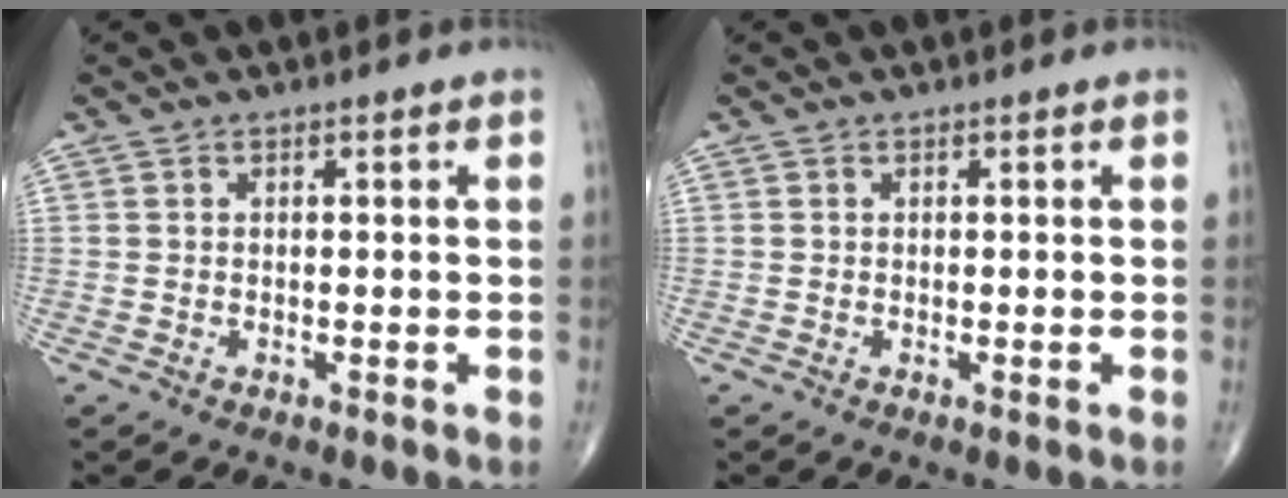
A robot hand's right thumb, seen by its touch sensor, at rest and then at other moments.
{"total": 0.0}